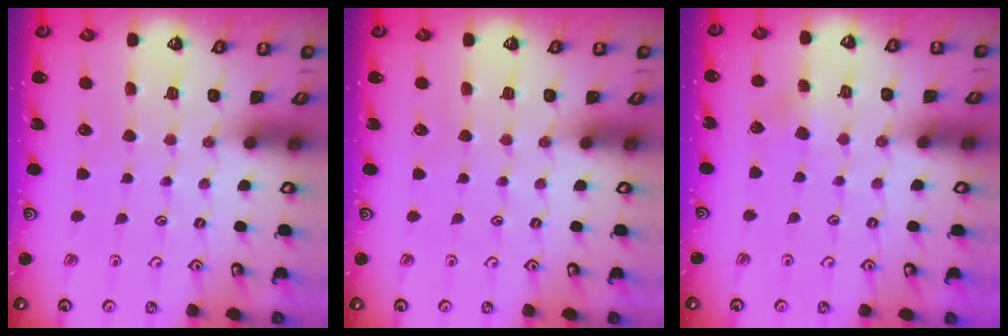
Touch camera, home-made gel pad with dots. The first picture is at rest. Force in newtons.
{"total": 0.0}
{"total": 2.2, "press": 2.1, "slide": 0.5}